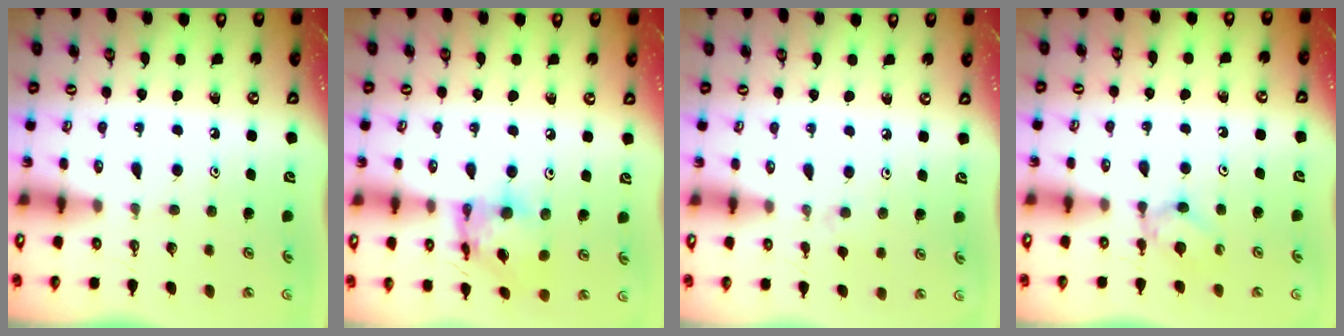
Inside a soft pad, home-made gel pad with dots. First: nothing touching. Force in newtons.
{"total": 13.4, "press": 13.3, "slide": 1.2}
{"total": 2.4, "press": 2.3, "slide": 0.5}
{"total": 4.0, "press": 4.0, "slide": 0.6}